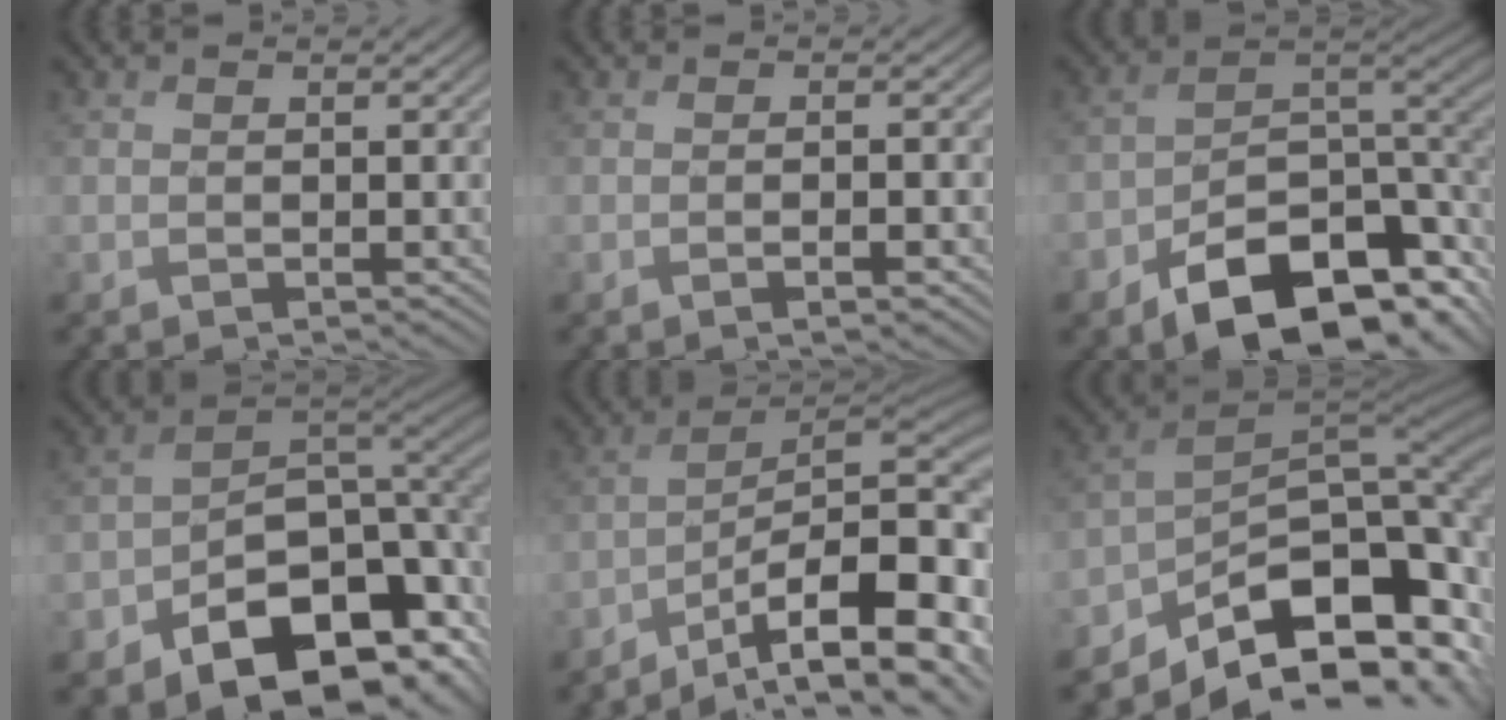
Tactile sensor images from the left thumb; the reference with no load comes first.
{"total": 1.9, "force": [-0.7, 0.3, 1.7], "torque": [-0.029, 0.002, -0.013]}
{"total": 14.5, "force": [-8.0, 7.7, 9.4], "torque": [-0.152, -0.020, -0.140]}
{"total": 14.2, "force": [-6.9, 9.0, 8.6], "torque": [-0.135, -0.042, -0.115]}
{"total": 15.3, "force": [-7.8, 5.3, 12.0], "torque": [-0.177, -0.010, -0.118]}
{"total": 14.1, "force": [-8.0, 7.6, 8.8], "torque": [-0.147, -0.016, -0.132]}